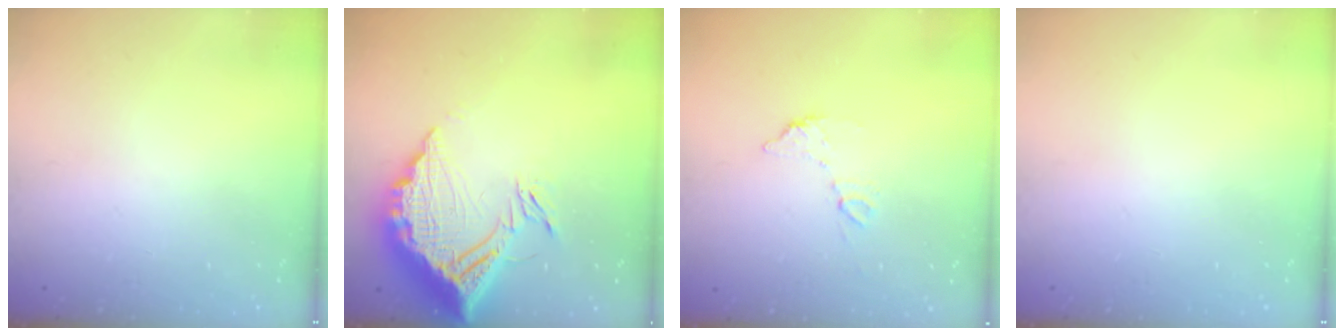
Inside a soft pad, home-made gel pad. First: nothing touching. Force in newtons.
{"total": 18.3, "press": 18.2, "slide": 1.8}
{"total": 6.7, "press": 6.7, "slide": 0.6}
{"total": 0.0}